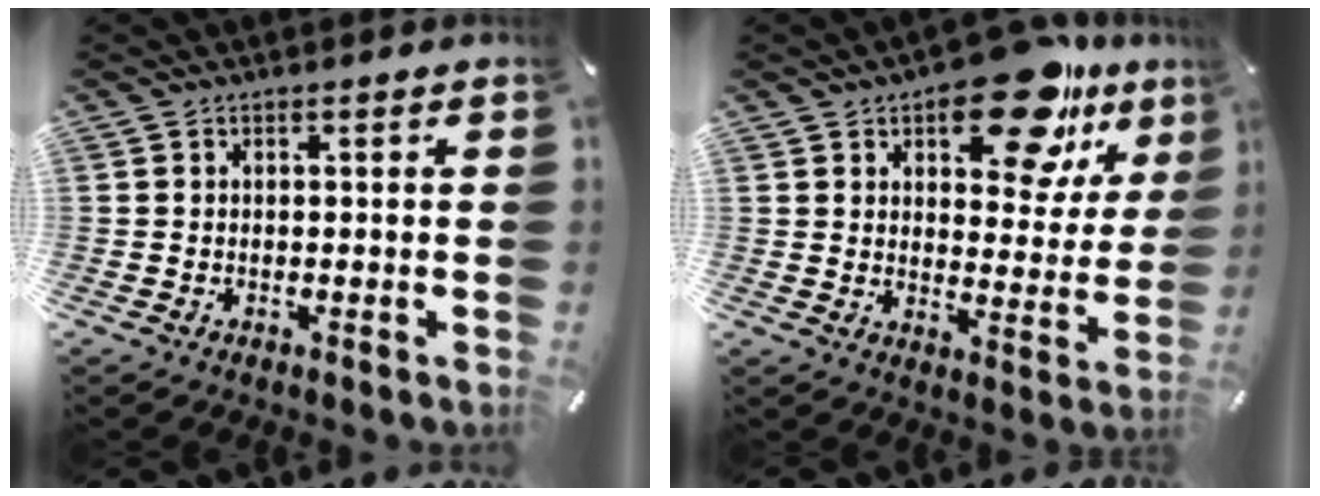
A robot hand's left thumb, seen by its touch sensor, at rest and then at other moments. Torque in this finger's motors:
{"motor_torque": [1.94, 1.85, 1.67, -1.10, 0.37]}